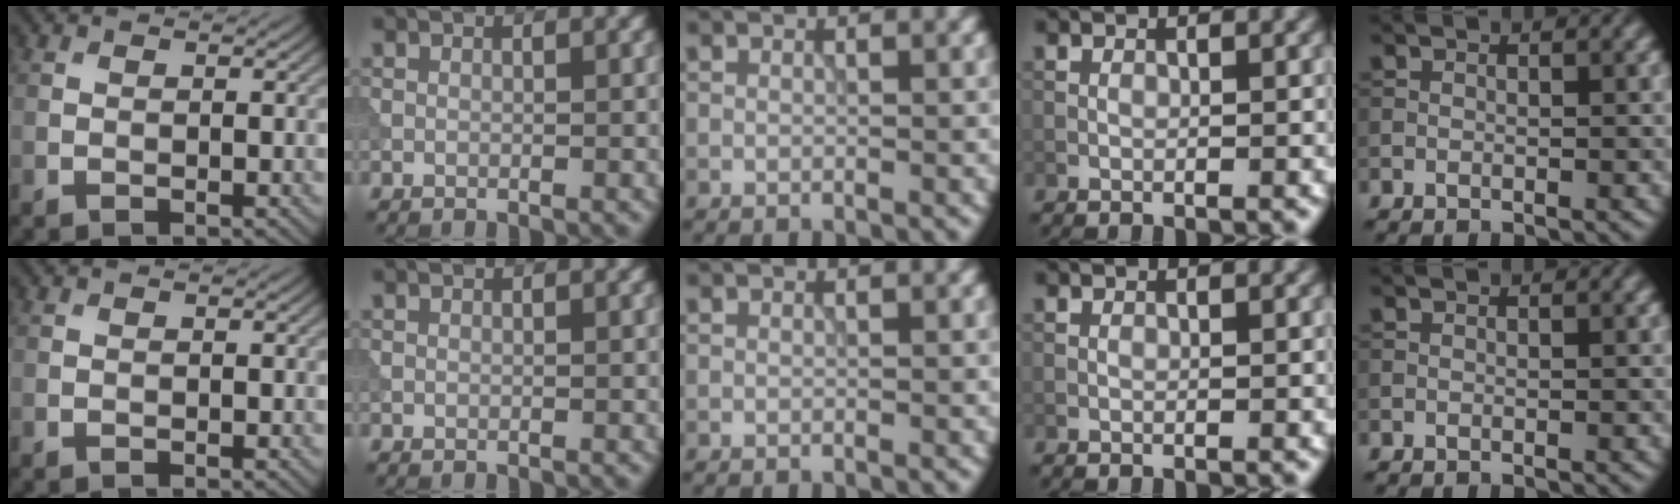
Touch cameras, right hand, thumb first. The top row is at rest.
{}